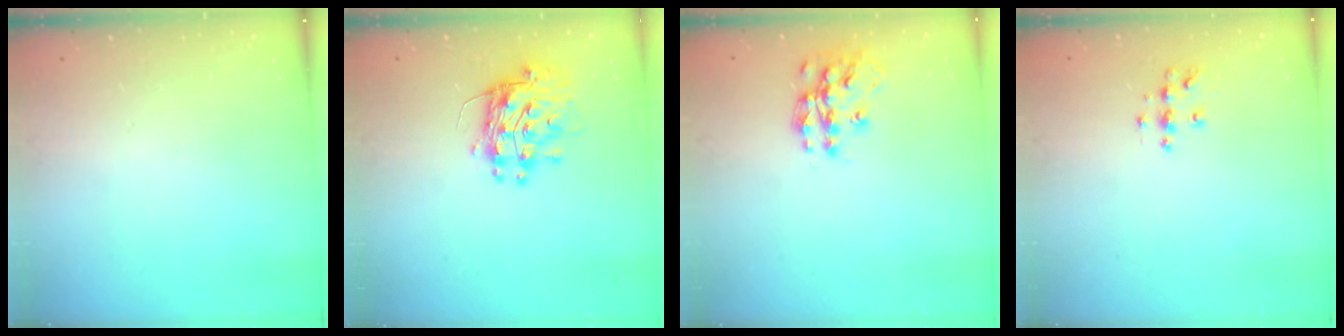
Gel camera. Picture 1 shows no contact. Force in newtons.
{"total": 12.9, "press": 12.9, "slide": 1.1}
{"total": 13.2, "press": 13.1, "slide": 0.9}
{"total": 5.4, "press": 5.4, "slide": 0.4}